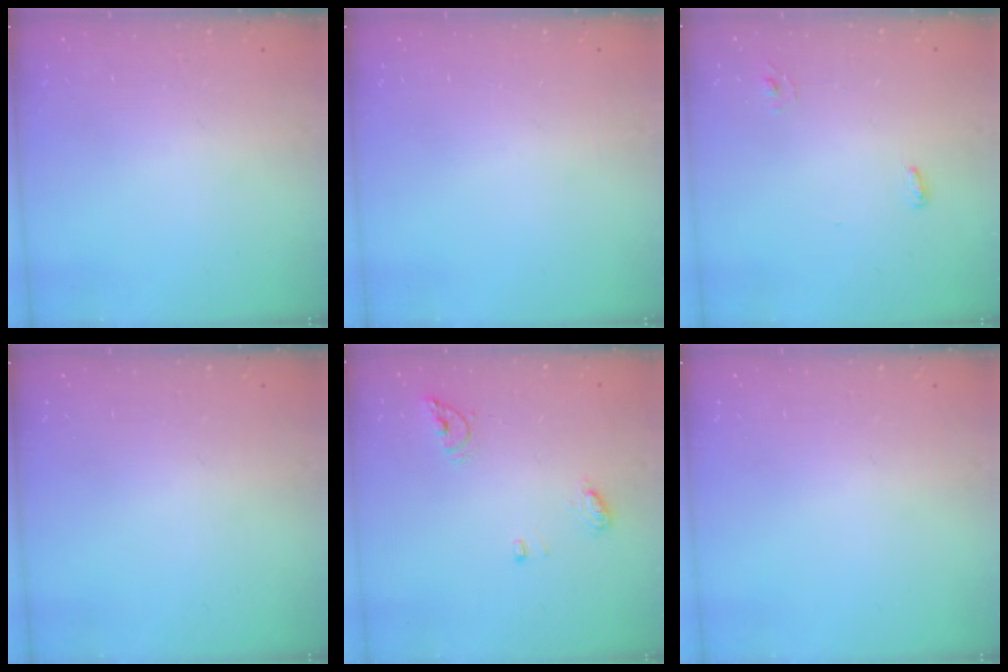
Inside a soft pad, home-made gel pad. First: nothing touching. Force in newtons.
{"total": 0.0}
{"total": 4.4, "press": 3.9, "slide": 2.1}
{"total": 0.0}
{"total": 7.4, "press": 7.3, "slide": 0.9}
{"total": 0.0}